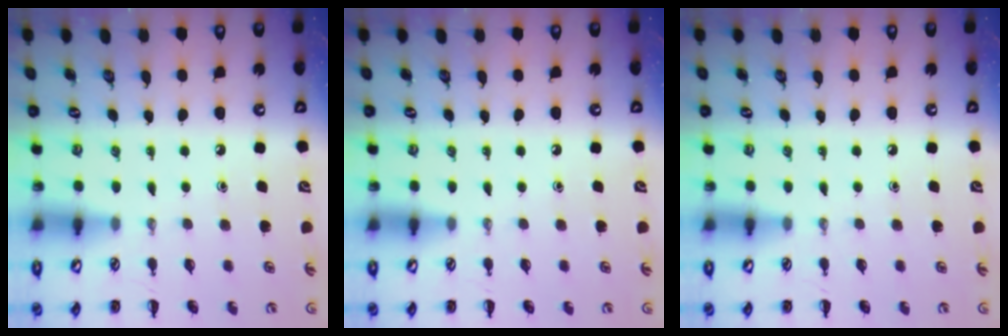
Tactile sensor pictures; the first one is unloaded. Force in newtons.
{"total": 0.0}
{"total": 0.0}